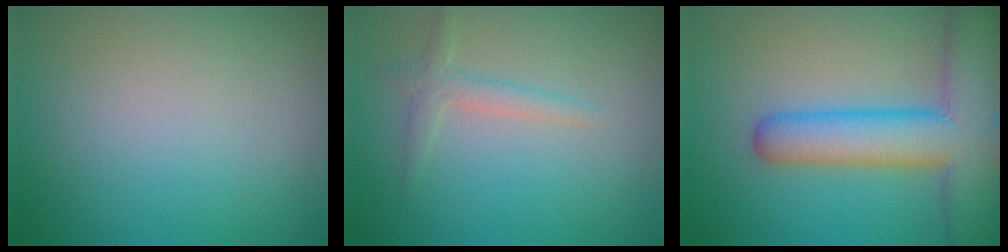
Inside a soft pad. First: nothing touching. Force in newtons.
{"total": 1.6, "press": 1.6, "slide": 0.1}
{"total": 9.0, "press": 9.0, "slide": 0.4}